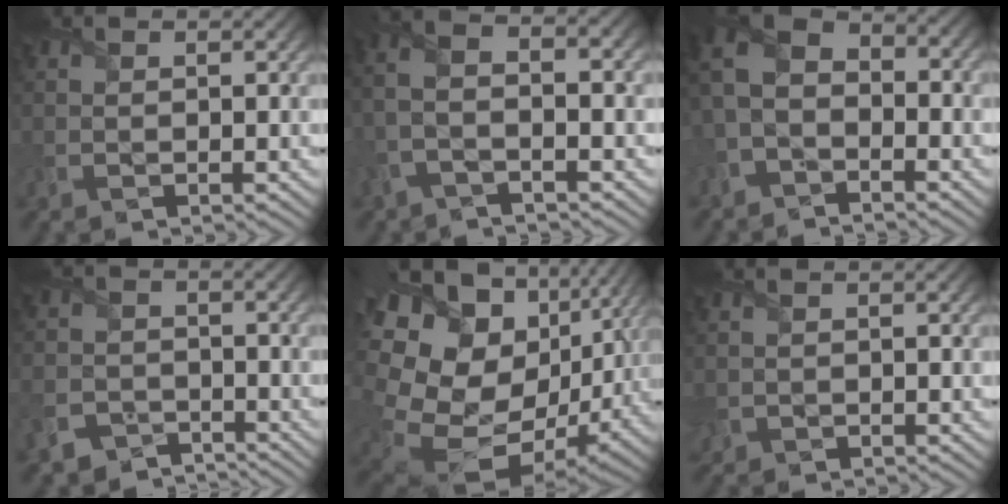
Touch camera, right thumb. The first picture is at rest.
{"total": 5.9, "force": [-1.3, 2.0, 5.4], "torque": [-0.126, 0.015, -0.041]}
{"total": 7.2, "force": [-2.0, 4.9, 5.0], "torque": [-0.127, -0.003, -0.046]}
{"total": 5.3, "force": [-4.1, 3.1, 1.3], "torque": [-0.034, -0.015, -0.083]}
{"total": 20.2, "force": [-1.2, 14.6, 13.9], "torque": [-0.333, -0.041, 0.025]}
{"total": 0.8, "force": [0.0, 0.8, 0.2], "torque": [-0.013, -0.002, -0.001]}